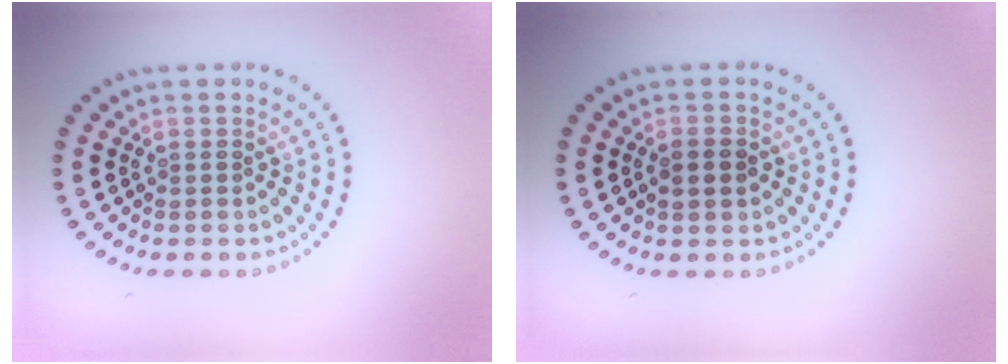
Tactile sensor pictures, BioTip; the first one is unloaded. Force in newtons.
{"total": 1.5, "press": 1.5, "slide": 0.1}